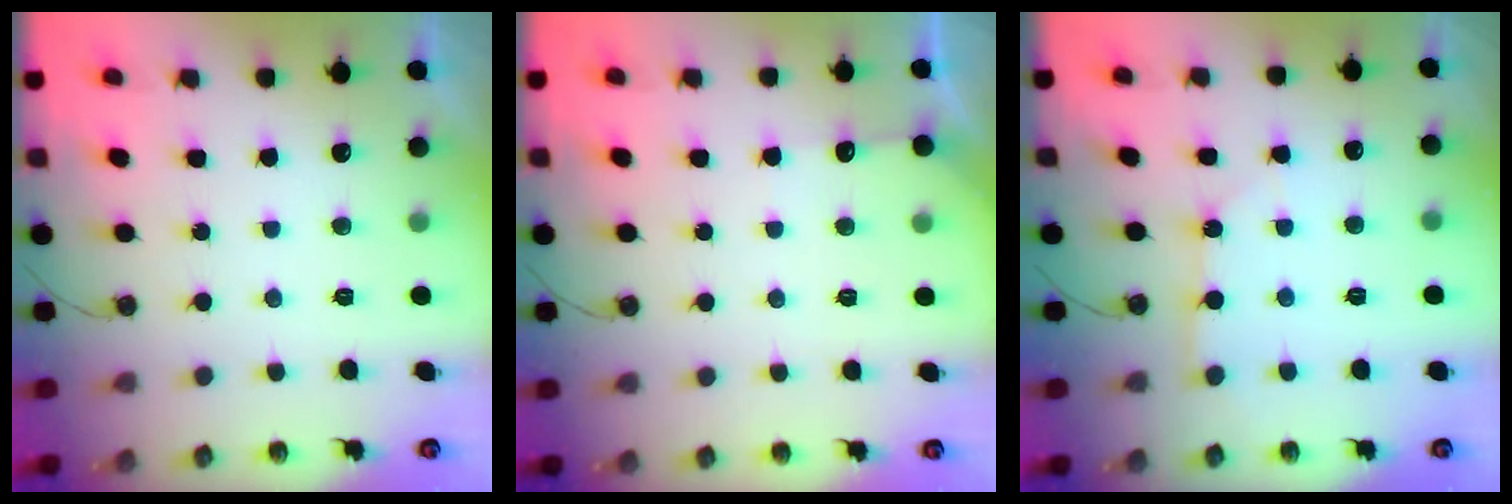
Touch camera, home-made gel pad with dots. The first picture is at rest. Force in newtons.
{"total": 2.9, "press": 2.8, "slide": 0.4}
{"total": 2.2, "press": 2.2, "slide": 0.3}